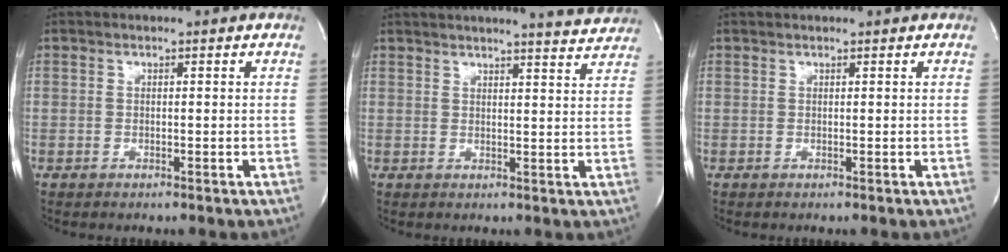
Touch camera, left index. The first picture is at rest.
{"total": 8.6, "force": [8.3, 0.1, 2.3], "torque": [-0.029, -0.009, 0.084]}
{"total": 1.3, "force": [1.2, 0.0, 0.3], "torque": [-0.006, 0.013, 0.016]}